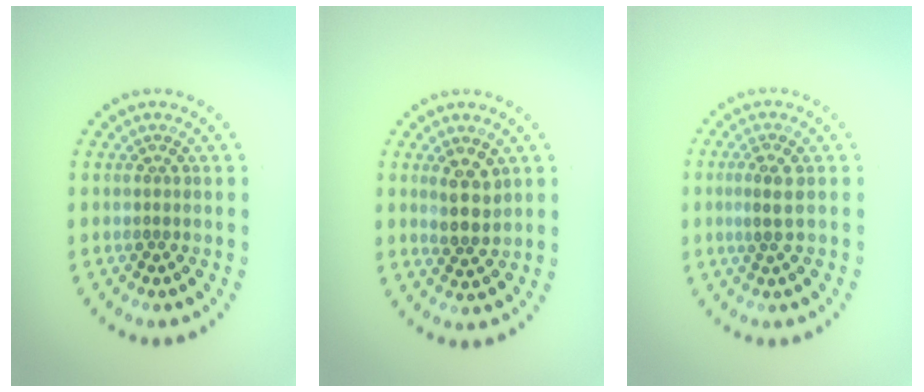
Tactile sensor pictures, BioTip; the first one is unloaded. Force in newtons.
{"total": 2.7, "press": 2.5, "slide": 1.0}
{"total": 2.0, "press": 1.8, "slide": 1.0}